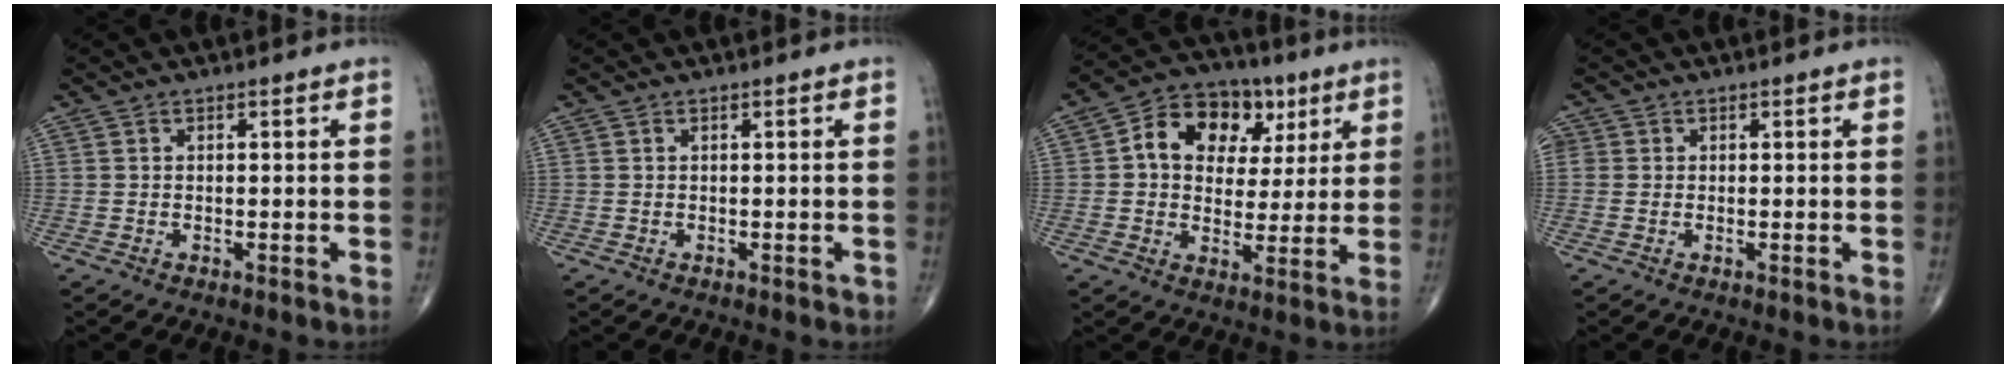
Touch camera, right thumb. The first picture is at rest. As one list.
[{"total": 0.6, "force": [-0.2, 0.3, 0.5], "torque": [-0.005, -0.001, -0.002]}, {"total": 14.0, "force": [4.2, 10.5, 8.2], "torque": [-0.090, 0.007, 0.063]}, {"total": 1.9, "force": [0.2, 1.8, 0.6], "torque": [-0.001, 0.006, 0.003]}]